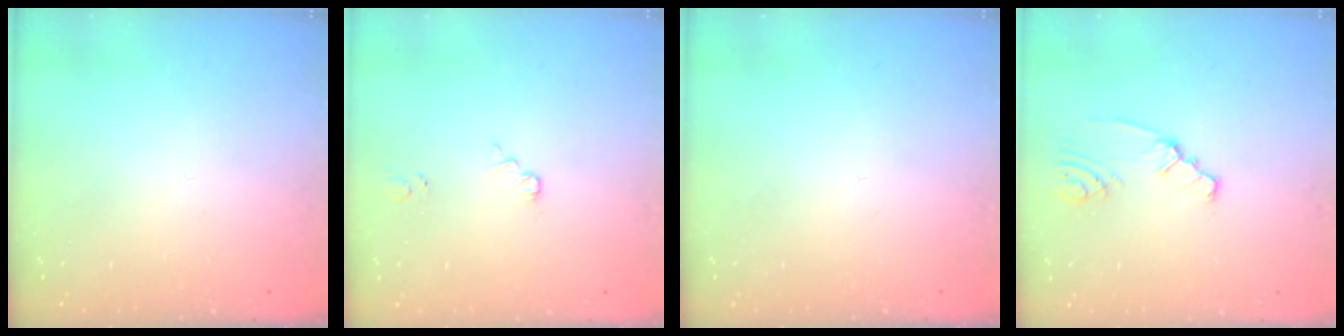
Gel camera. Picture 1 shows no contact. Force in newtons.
{"total": 1.7, "press": 1.7, "slide": 0.3}
{"total": 0.0}
{"total": 2.0, "press": 2.0, "slide": 0.3}